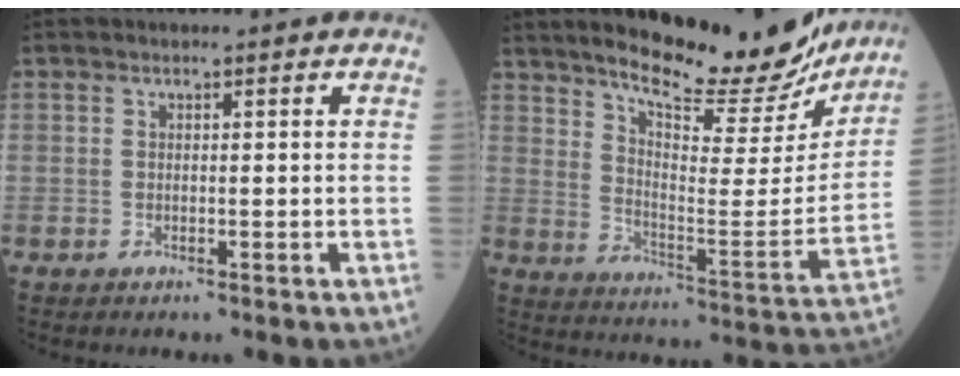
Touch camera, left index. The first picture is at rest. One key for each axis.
{"total": 20.1, "fx": 18.0, "fy": 3.6, "fz": 8.2, "tx": -0.113, "ty": -0.040, "tz": 0.250}